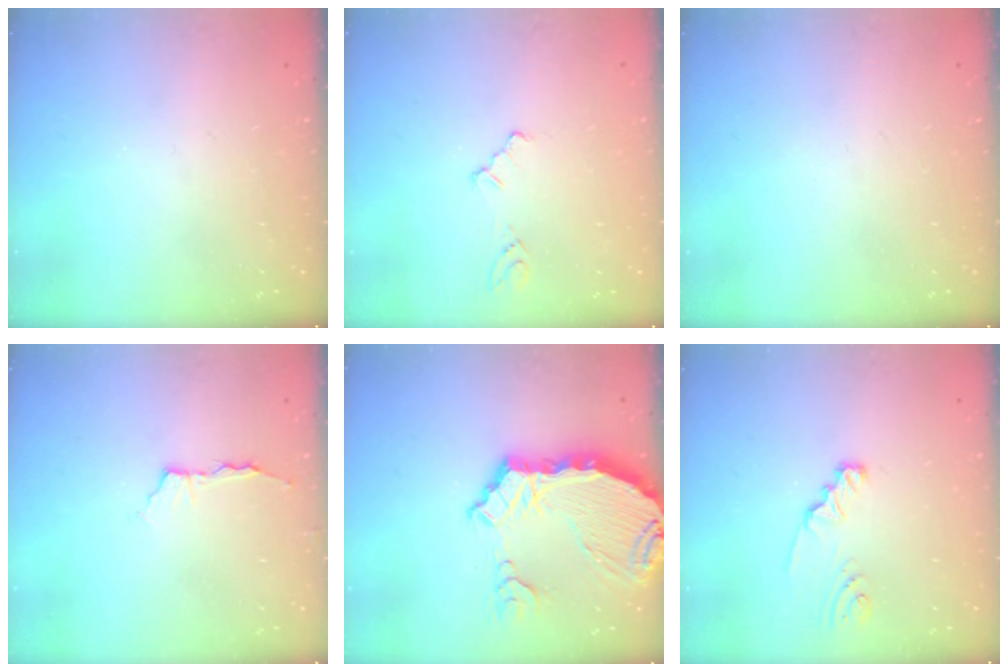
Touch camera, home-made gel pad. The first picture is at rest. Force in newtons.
{"total": 2.4, "press": 2.3, "slide": 0.4}
{"total": 0.0}
{"total": 3.5, "press": 3.5, "slide": 0.5}
{"total": 9.3, "press": 8.8, "slide": 3.1}
{"total": 2.1, "press": 2.1, "slide": 0.3}